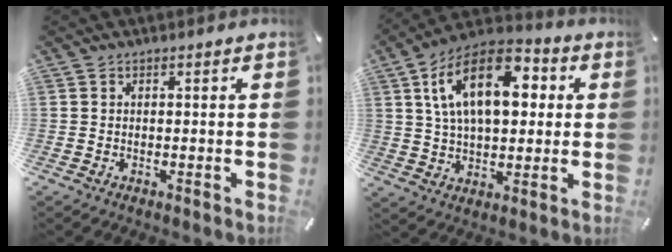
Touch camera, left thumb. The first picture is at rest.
{"total": 18.3, "force": [5.5, 10.6, 13.8], "torque": [-0.253, 0.001, 0.087]}